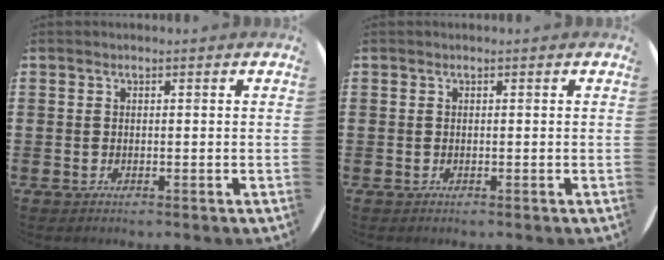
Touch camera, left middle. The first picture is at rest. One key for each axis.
{"total": 0.0}